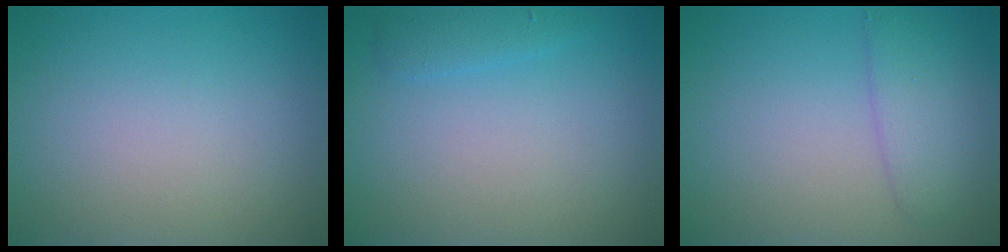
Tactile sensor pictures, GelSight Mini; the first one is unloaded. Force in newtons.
{"total": 1.2, "press": 1.2, "slide": 0.1}
{"total": 2.9, "press": 2.9, "slide": 0.1}